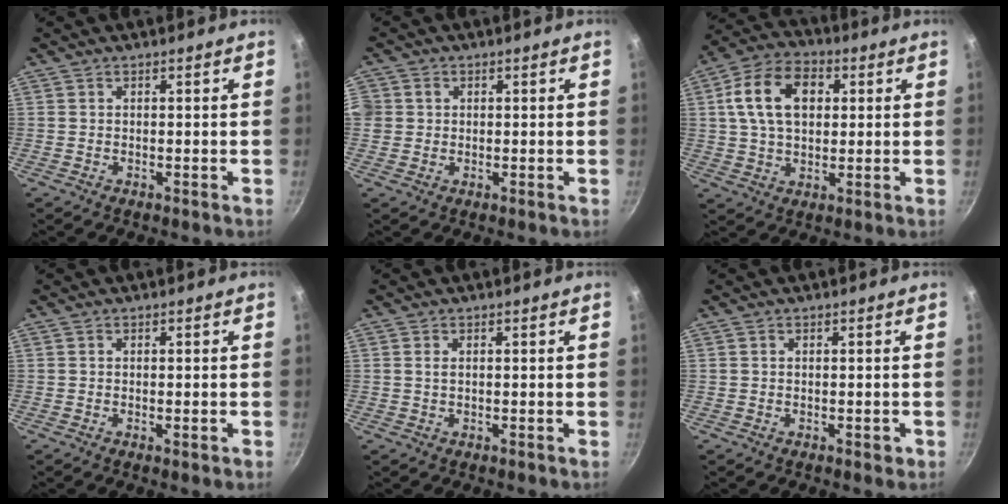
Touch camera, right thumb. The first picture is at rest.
{"total": 3.6, "force": [0.3, 3.4, 1.1], "torque": [-0.008, 0.006, 0.001]}
{"total": 13.8, "force": [3.2, 9.3, 9.6], "torque": [-0.154, 0.012, 0.043]}
{"total": 1.0, "force": [-0.3, 0.1, 1.0], "torque": [-0.017, -0.001, -0.005]}
{"total": 1.1, "force": [0.3, 0.6, 0.9], "torque": [-0.017, 0.001, 0.004]}
{"total": 1.1, "force": [-0.3, 0.7, 0.8], "torque": [-0.006, 0.002, -0.003]}